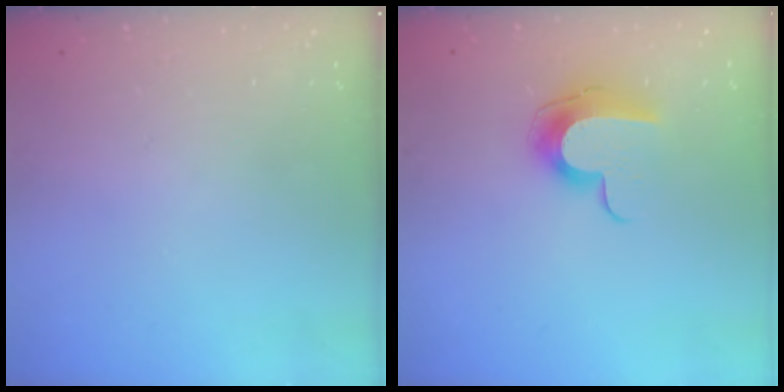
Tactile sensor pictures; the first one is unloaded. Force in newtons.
{"total": 10.2, "press": 10.2, "slide": 0.5}